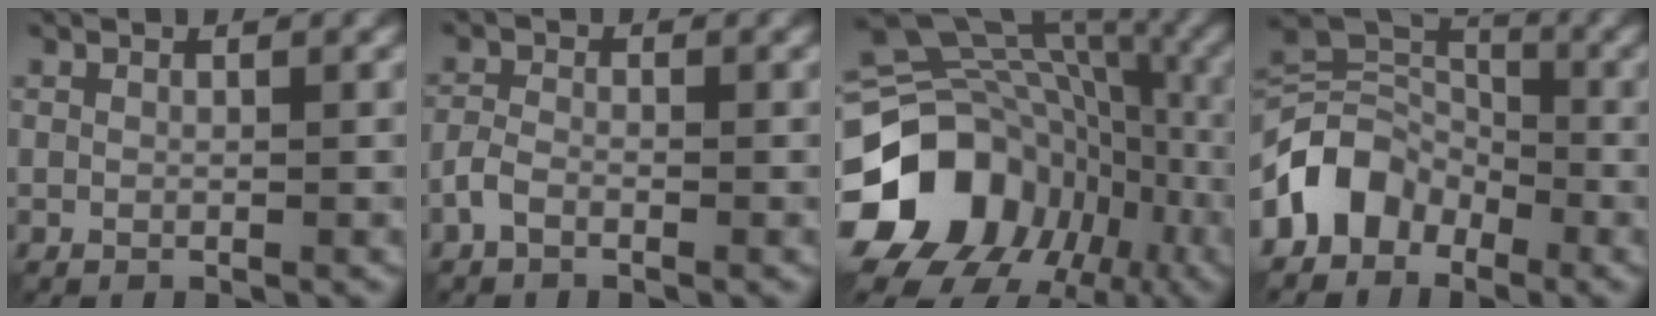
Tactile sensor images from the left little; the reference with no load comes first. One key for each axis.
{"total": 1.6, "fx": -1.1, "fy": 0.7, "fz": 0.9, "tx": -0.020, "ty": 0.003, "tz": -0.028}
{"total": 19.3, "fx": -6.6, "fy": 15.7, "fz": 9.2, "tx": -0.192, "ty": -0.015, "tz": -0.100}
{"total": 5.3, "fx": -3.2, "fy": 3.8, "fz": 1.7, "tx": -0.015, "ty": 0.007, "tz": -0.073}